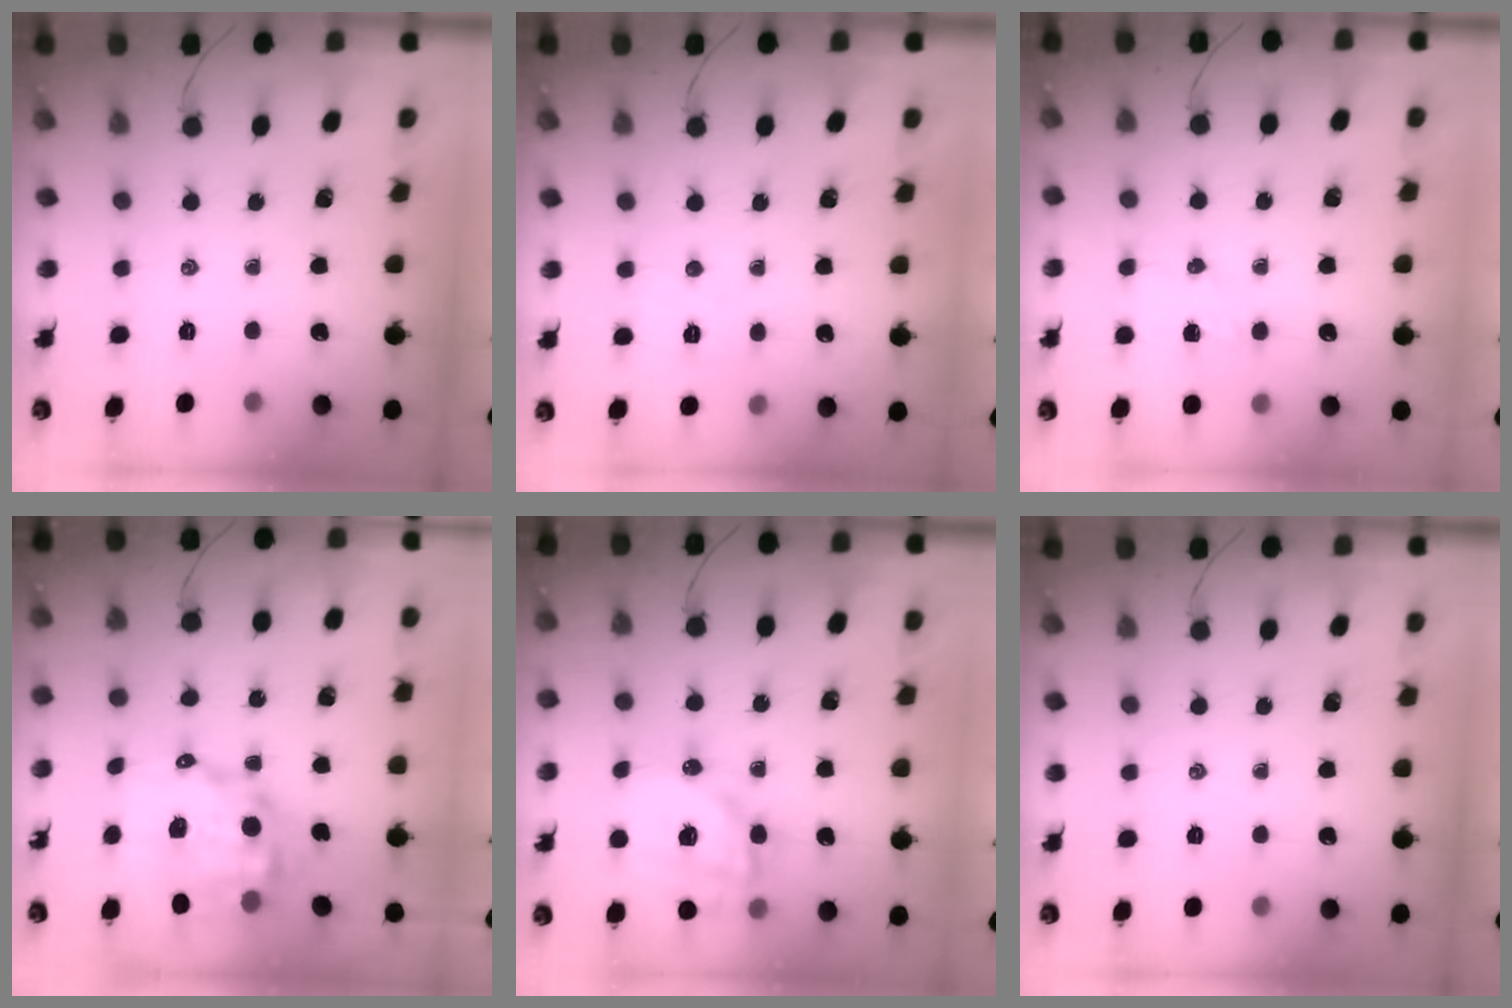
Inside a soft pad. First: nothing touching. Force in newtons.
{"total": 3.3, "press": 3.2, "slide": 0.8}
{"total": 5.4, "press": 5.3, "slide": 1.1}
{"total": 13.2, "press": 12.9, "slide": 2.9}
{"total": 17.8, "press": 17.4, "slide": 3.7}
{"total": 0.0}